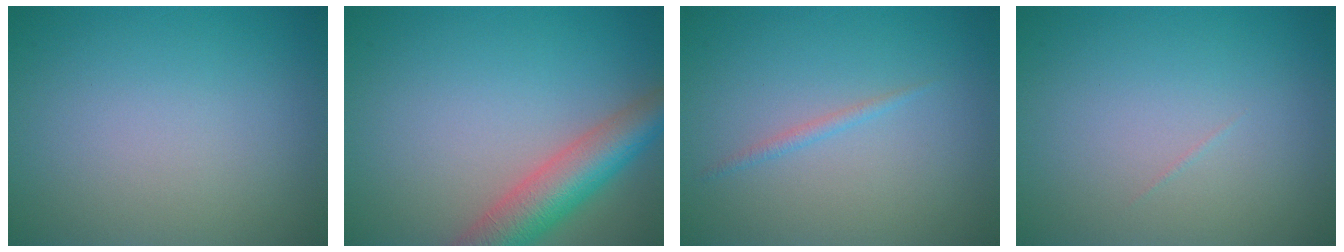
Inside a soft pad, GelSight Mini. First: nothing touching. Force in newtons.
{"total": 6.0, "press": 6.0, "slide": 0.4}
{"total": 0.8, "press": 0.8, "slide": 0.1}
{"total": 0.0}